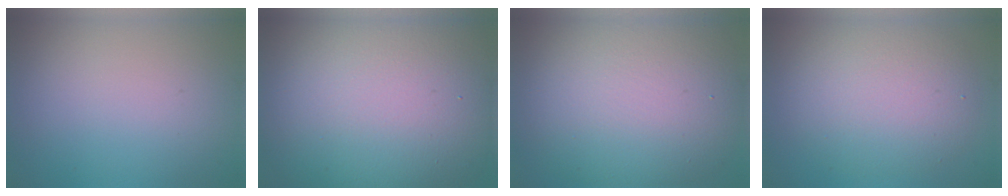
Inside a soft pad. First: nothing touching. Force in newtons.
{"total": 17.9, "press": 17.9, "slide": 0.9}
{"total": 12.0, "press": 12.0, "slide": 0.5}
{"total": 5.9, "press": 5.9, "slide": 0.4}